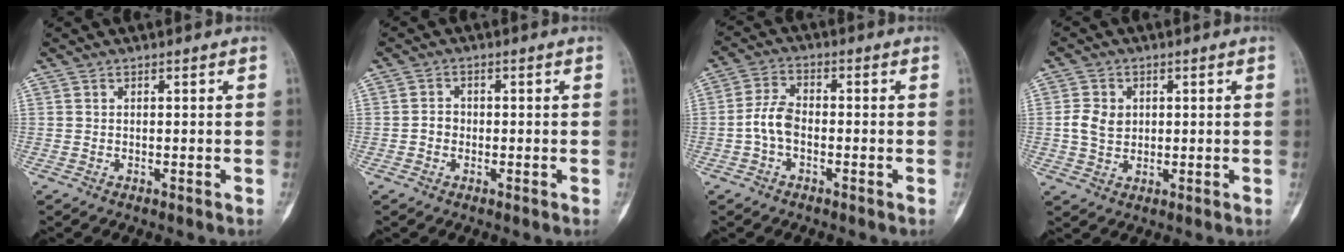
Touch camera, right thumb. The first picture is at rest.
{"total": 2.0, "force": [-0.5, 1.8, 0.9], "torque": [-0.003, 0.009, -0.014]}
{"total": 5.4, "force": [-1.4, 3.2, 4.1], "torque": [-0.083, 0.020, -0.034]}
{"total": 5.0, "force": [0.6, 4.0, 2.9], "torque": [-0.045, 0.002, 0.012]}